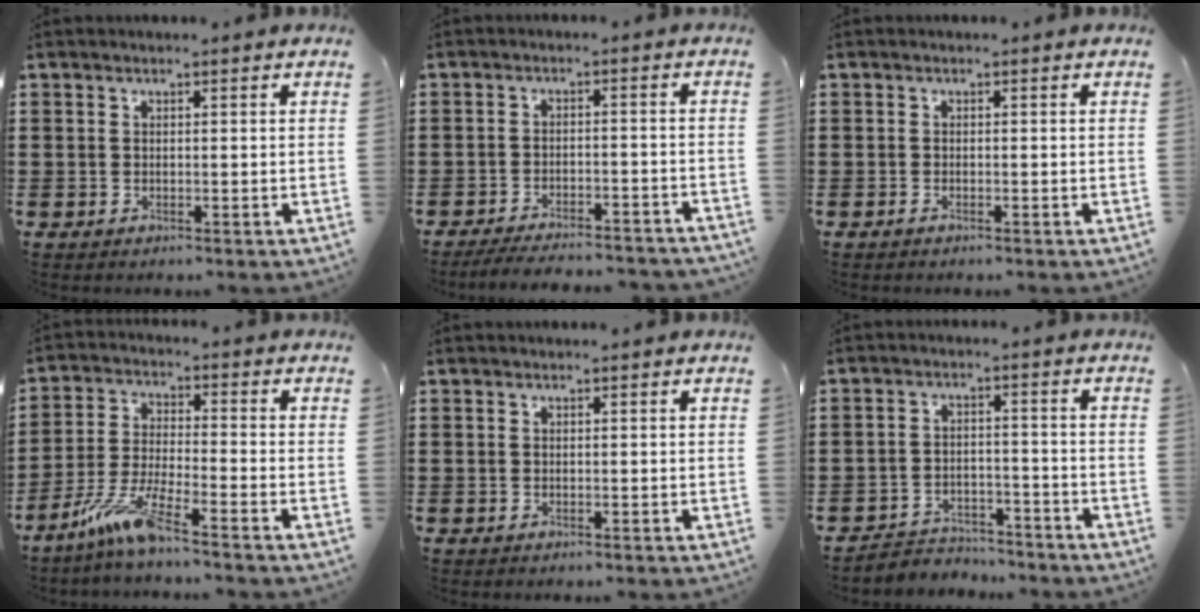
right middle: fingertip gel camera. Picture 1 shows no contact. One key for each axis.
{"total": 3.8, "fx": -3.6, "fy": -0.6, "fz": 1.1, "tx": -0.011, "ty": -0.002, "tz": -0.068}
{"total": 0.5, "fx": -0.4, "fy": 0.0, "fz": 0.4, "tx": -0.008, "ty": -0.003, "tz": -0.006}
{"total": 7.9, "fx": -5.7, "fy": 0.1, "fz": 5.4, "tx": -0.126, "ty": -0.020, "tz": -0.115}
{"total": 0.0}
{"total": 3.2, "fx": -3.2, "fy": 0.5, "fz": -0.4, "tx": 0.002, "ty": 0.002, "tz": -0.070}